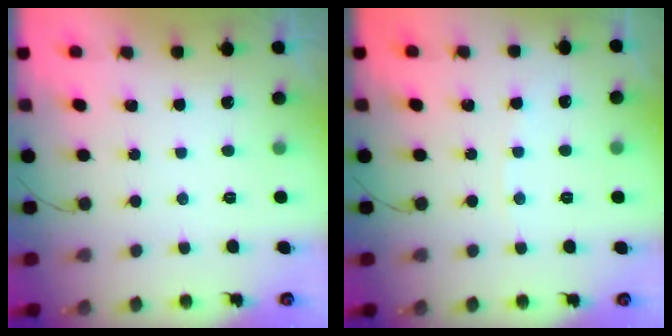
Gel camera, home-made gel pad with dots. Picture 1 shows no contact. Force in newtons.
{"total": 3.6, "press": 3.6, "slide": 0.5}